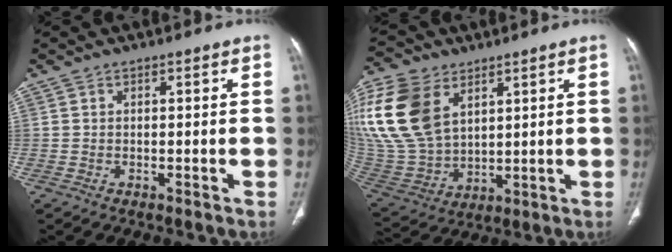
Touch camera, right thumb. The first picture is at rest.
{"total": 23.3, "force": [9.0, 15.4, 15.1], "torque": [-0.346, -0.011, 0.189]}